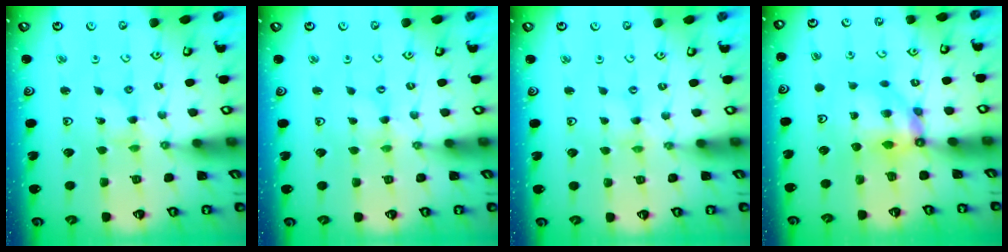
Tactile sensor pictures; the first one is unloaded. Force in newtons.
{"total": 0.0}
{"total": 0.0}
{"total": 6.0, "press": 6.0, "slide": 0.3}